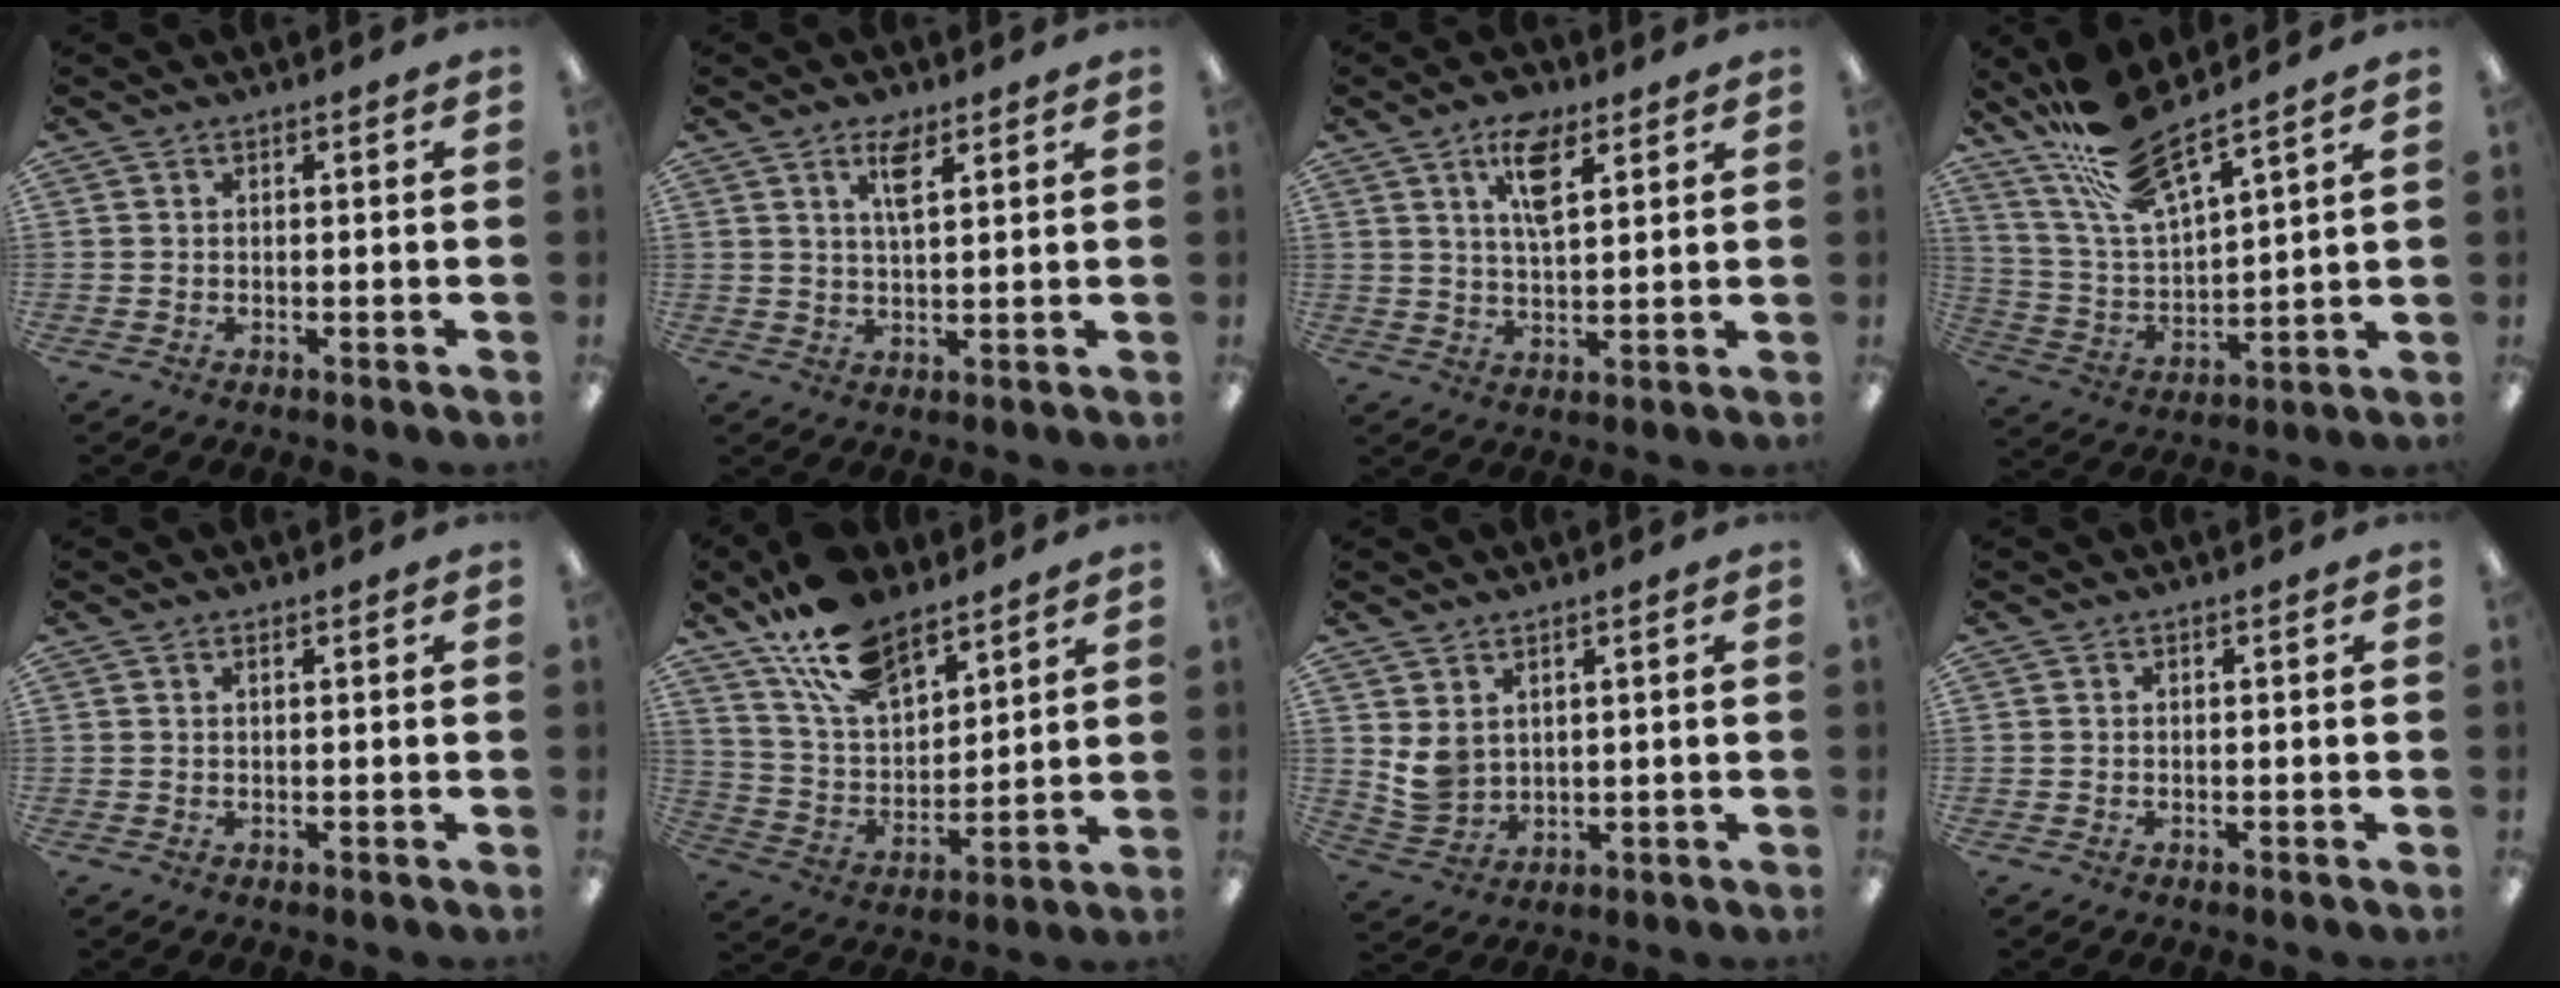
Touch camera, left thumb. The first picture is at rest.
{"total": 5.5, "force": [3.3, 2.0, 3.9], "torque": [-0.071, -0.003, 0.054]}
{"total": 9.1, "force": [5.2, 4.1, 6.3], "torque": [-0.103, -0.013, 0.088]}
{"total": 15.8, "force": [13.1, 3.4, 8.2], "torque": [-0.182, -0.067, 0.231]}
{"total": 0.6, "force": [0.5, 0.2, 0.4], "torque": [-0.008, 0.002, 0.009]}
{"total": 16.6, "force": [12.4, 7.6, 8.0], "torque": [-0.161, -0.060, 0.229]}
{"total": 5.0, "force": [2.6, 3.7, 2.0], "torque": [-0.037, -0.008, 0.054]}
{"total": 0.0}